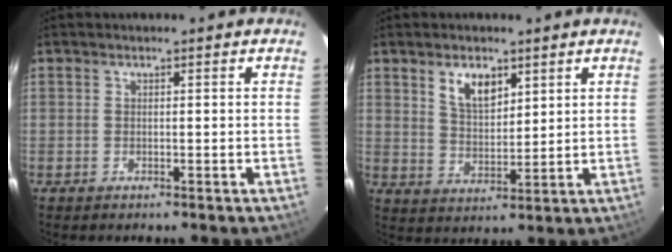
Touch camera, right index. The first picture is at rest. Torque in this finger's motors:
{"motor_torque": [0.12, 0.12, 0.10, 0.04]}